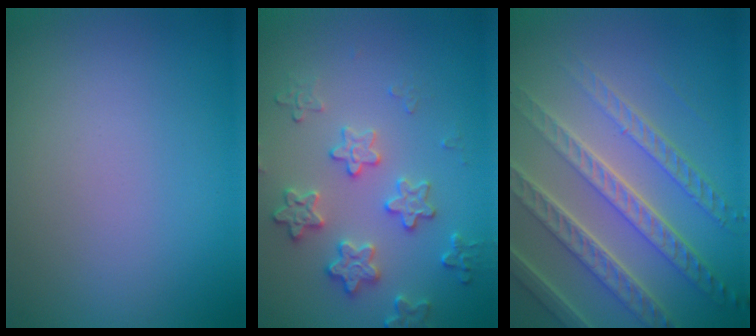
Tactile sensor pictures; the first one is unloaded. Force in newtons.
{"total": 3.7, "press": 3.5, "slide": 1.4}
{"total": 7.7, "press": 5.4, "slide": 5.5}